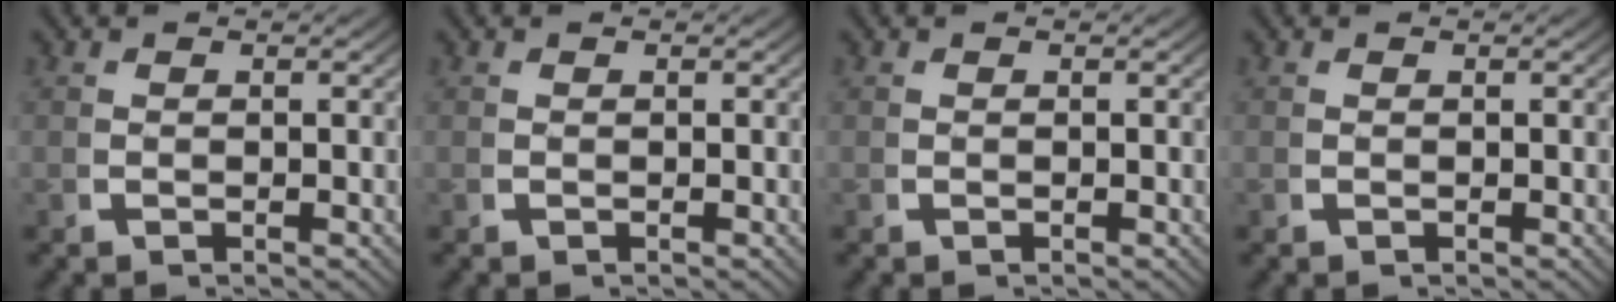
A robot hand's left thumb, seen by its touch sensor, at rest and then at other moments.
{"total": 0.0}
{"total": 0.0}
{"total": 0.0}